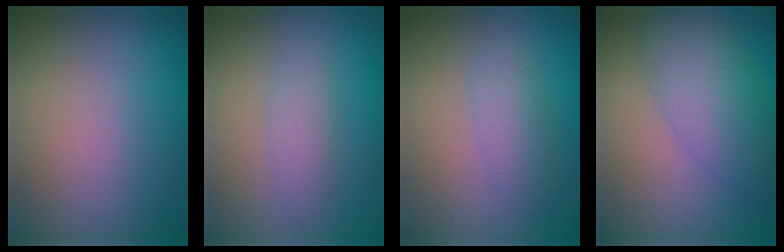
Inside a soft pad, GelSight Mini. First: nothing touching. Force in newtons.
{"total": 1.9, "press": 1.9, "slide": 0.1}
{"total": 2.2, "press": 2.2, "slide": 0.1}
{"total": 5.3, "press": 5.3, "slide": 0.1}